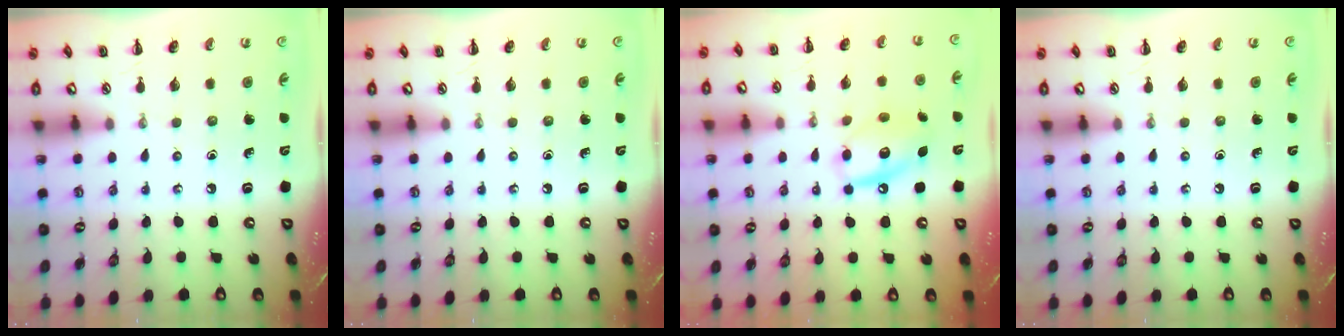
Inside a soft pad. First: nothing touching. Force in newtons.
{"total": 0.0}
{"total": 13.4, "press": 13.2, "slide": 1.7}
{"total": 0.0}